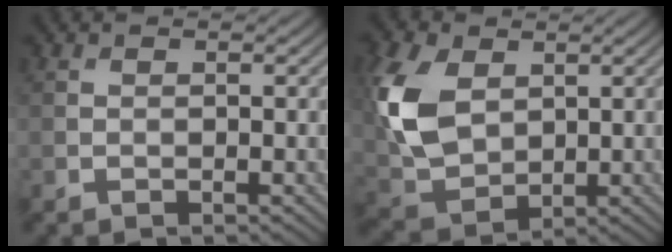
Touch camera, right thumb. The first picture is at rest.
{"total": 10.9, "force": [2.5, 7.4, 7.6], "torque": [-0.223, 0.008, 0.050]}